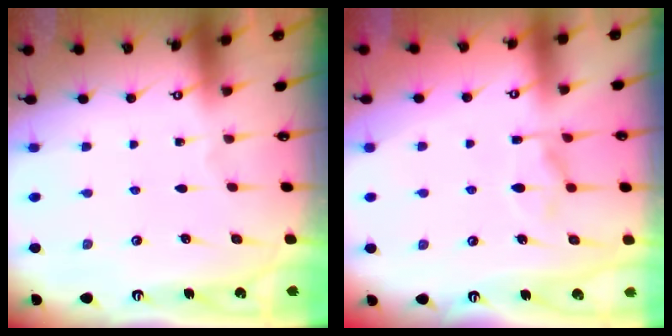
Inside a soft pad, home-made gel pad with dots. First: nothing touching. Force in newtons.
{"total": 3.5, "press": 3.3, "slide": 1.3}